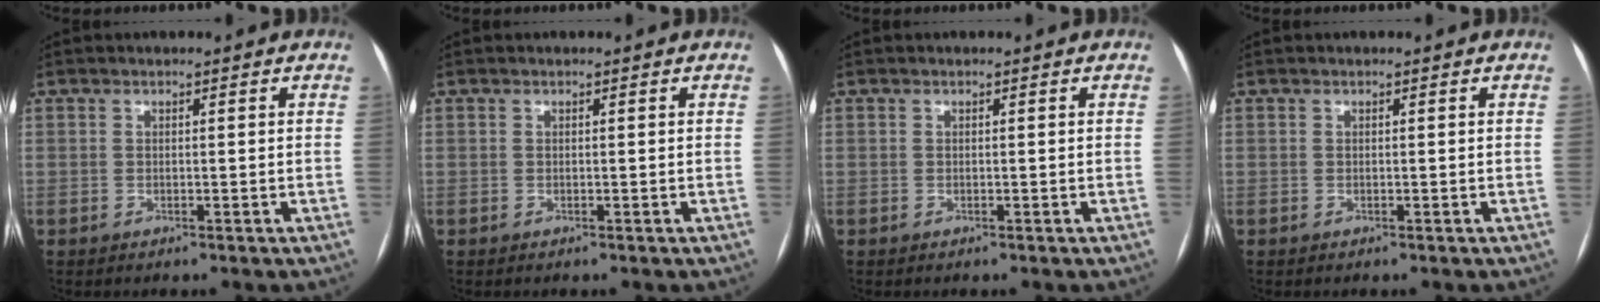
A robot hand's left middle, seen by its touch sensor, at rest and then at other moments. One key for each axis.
{"total": 0.0}
{"total": 0.0}
{"total": 0.0}